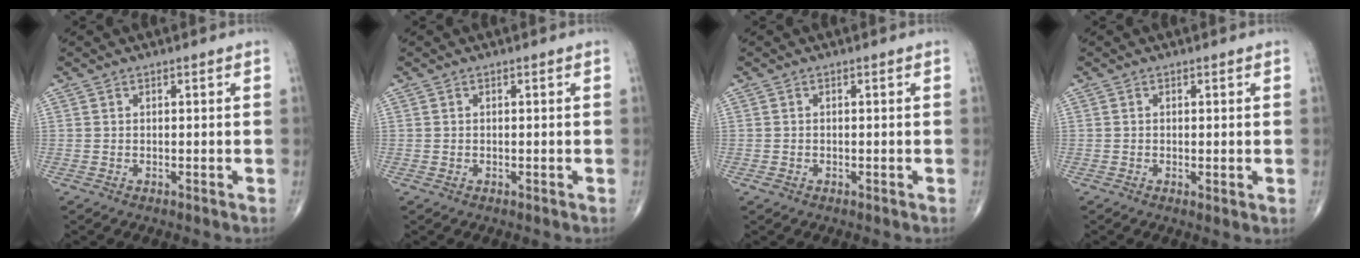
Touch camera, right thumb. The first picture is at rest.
{"total": 0.0}
{"total": 0.6, "force": [-0.3, 0.4, 0.3], "torque": [-0.003, 0.004, -0.005]}
{"total": 1.2, "force": [-0.1, 0.2, 1.2], "torque": [-0.021, -0.006, -0.002]}